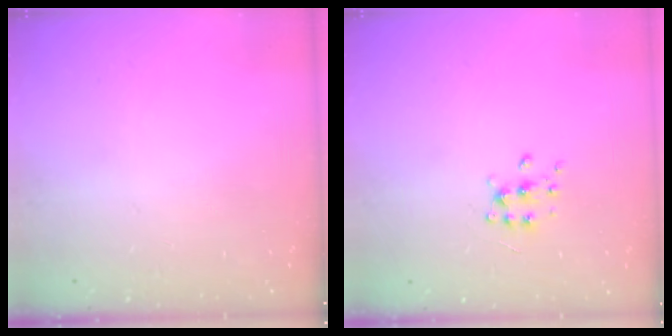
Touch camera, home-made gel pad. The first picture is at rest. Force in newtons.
{"total": 6.3, "press": 6.3, "slide": 0.6}